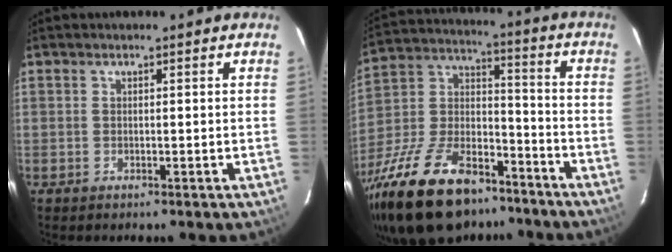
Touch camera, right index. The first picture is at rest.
{"total": 28.0, "force": [-19.3, 13.1, 15.4], "torque": [-0.325, -0.004, -0.315]}